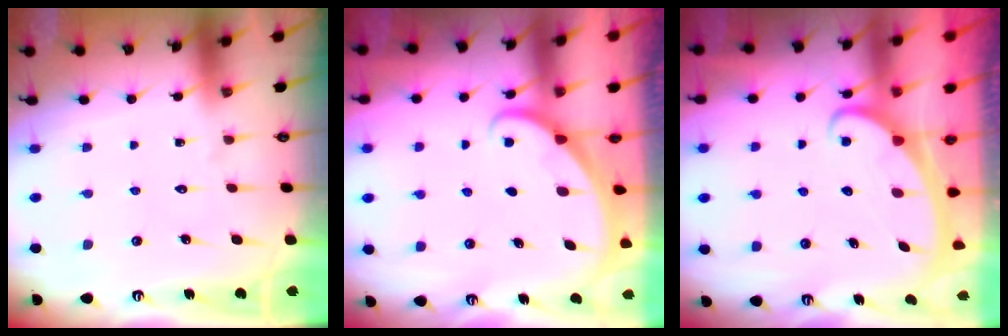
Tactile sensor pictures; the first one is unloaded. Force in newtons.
{"total": 2.9, "press": 2.9, "slide": 0.2}
{"total": 2.4, "press": 2.4, "slide": 0.3}